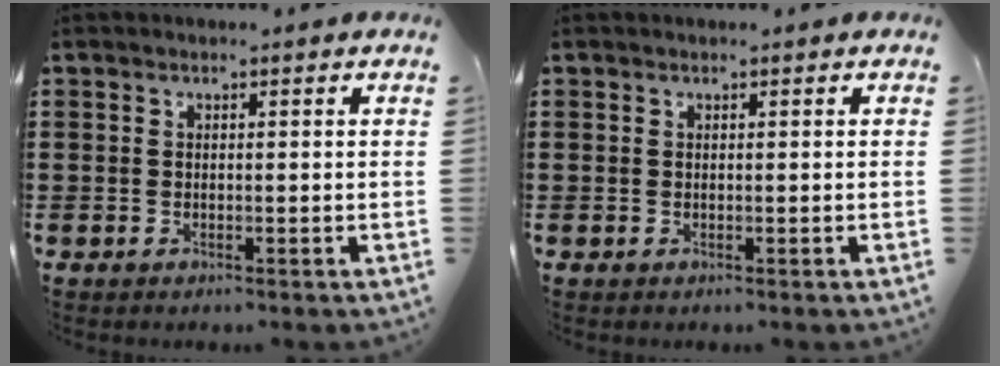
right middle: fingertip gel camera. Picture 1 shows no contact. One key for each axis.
{"total": 0.0}